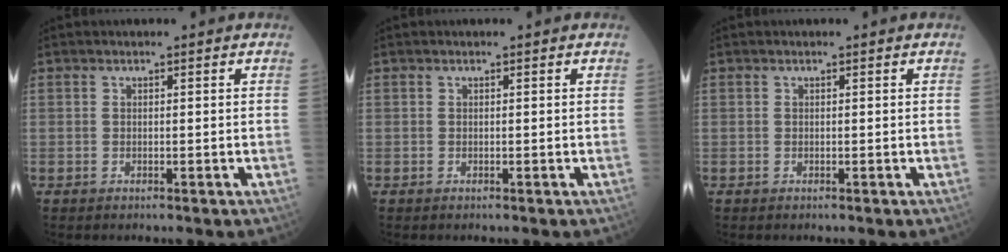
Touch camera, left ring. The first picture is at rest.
{"total": 0.0}
{"total": 0.0}